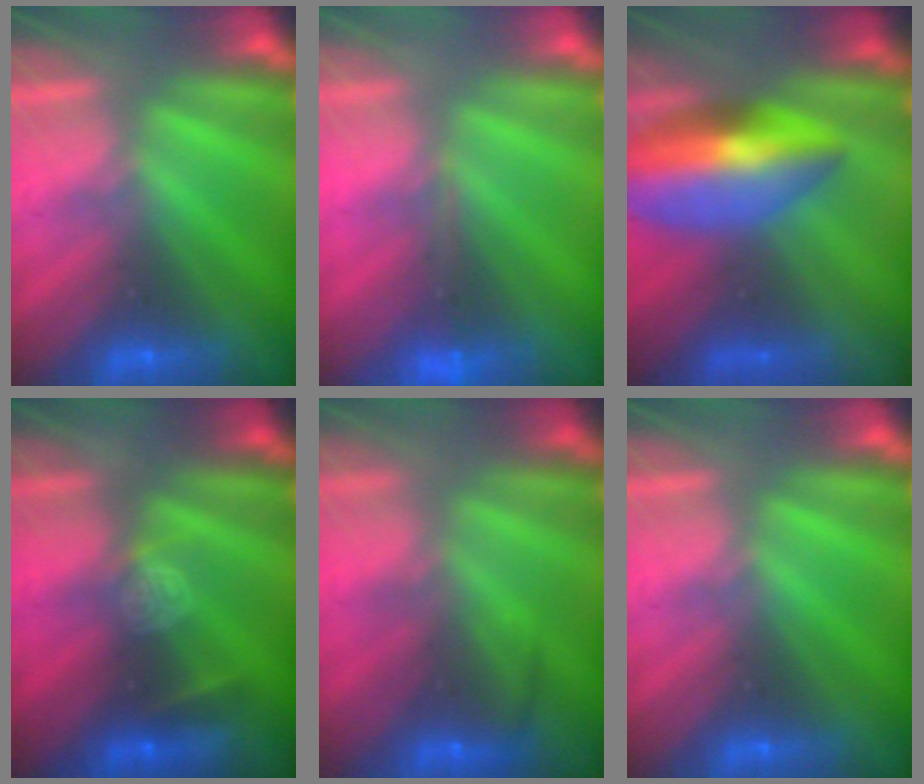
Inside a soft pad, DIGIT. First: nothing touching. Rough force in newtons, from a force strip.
{"total": 1.8}
{"total": 5.8}
{"total": 3.7}
{"total": 2.4}
{"total": 0.0}